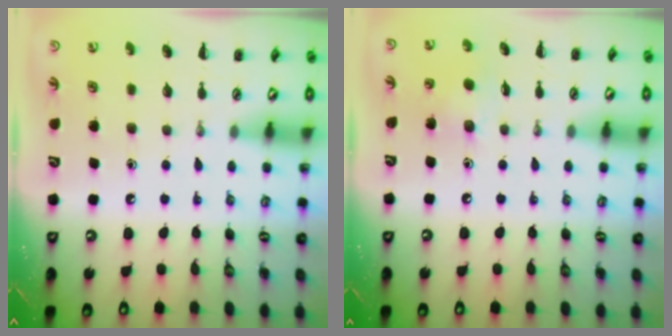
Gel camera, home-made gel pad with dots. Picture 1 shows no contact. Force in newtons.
{"total": 5.0, "press": 5.0, "slide": 0.7}